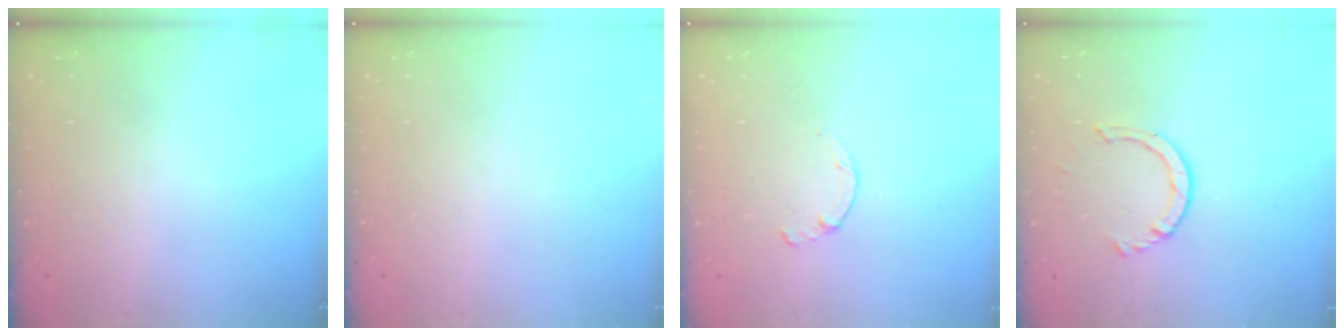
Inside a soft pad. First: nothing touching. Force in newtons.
{"total": 0.0}
{"total": 0.9, "press": 0.8, "slide": 0.3}
{"total": 3.2, "press": 3.2, "slide": 0.3}